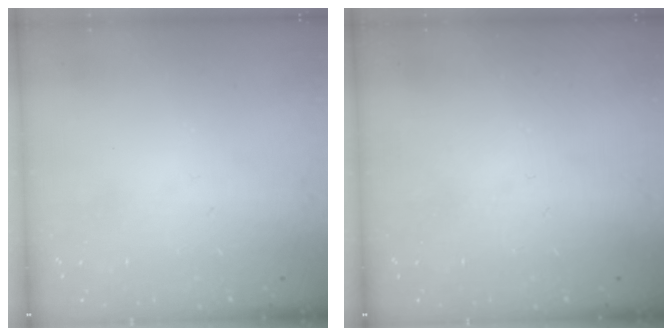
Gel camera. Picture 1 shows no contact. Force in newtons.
{"total": 0.0}